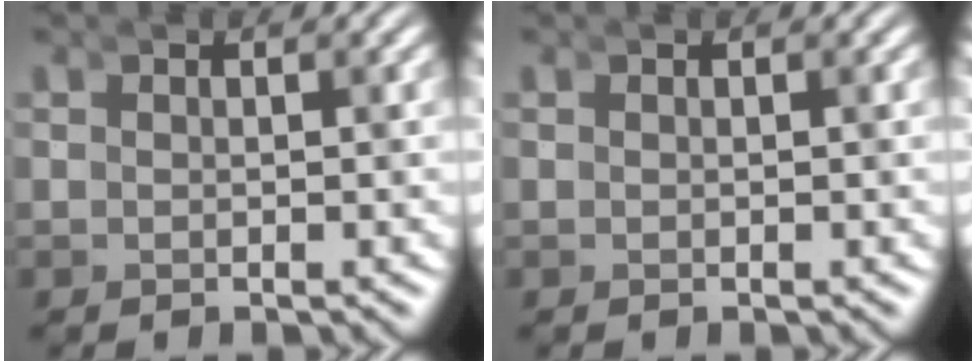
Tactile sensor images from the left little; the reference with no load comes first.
{"total": 0.0}